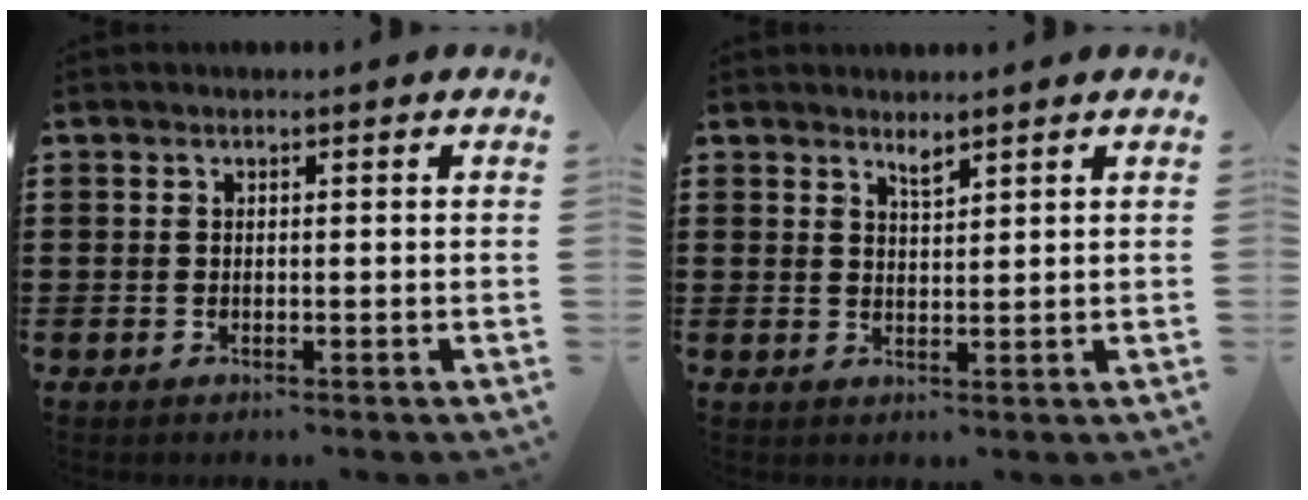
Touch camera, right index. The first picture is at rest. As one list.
[{"total": 1.8, "force": [1.7, 0.3, 0.6], "torque": [-0.014, 0.004, 0.031]}]